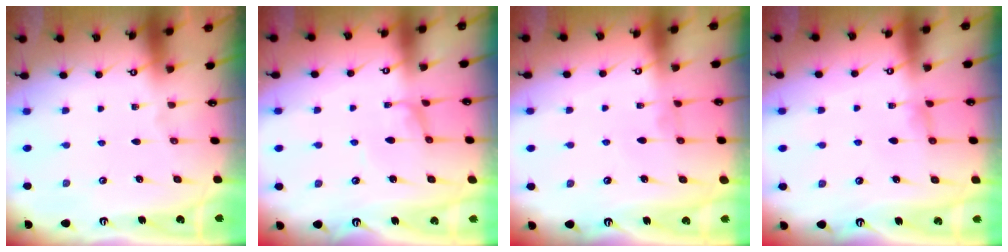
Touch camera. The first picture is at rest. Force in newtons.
{"total": 0.9, "press": 0.7, "slide": 0.5}
{"total": 0.0}
{"total": 1.0, "press": 0.8, "slide": 0.7}